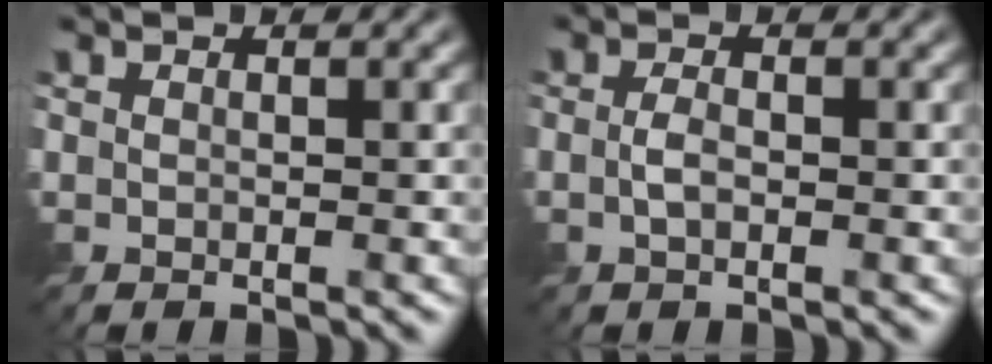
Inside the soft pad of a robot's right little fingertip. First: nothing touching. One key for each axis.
{"total": 1.5, "fx": -0.6, "fy": 0.6, "fz": 1.2, "tx": -0.025, "ty": -0.001, "tz": -0.014}